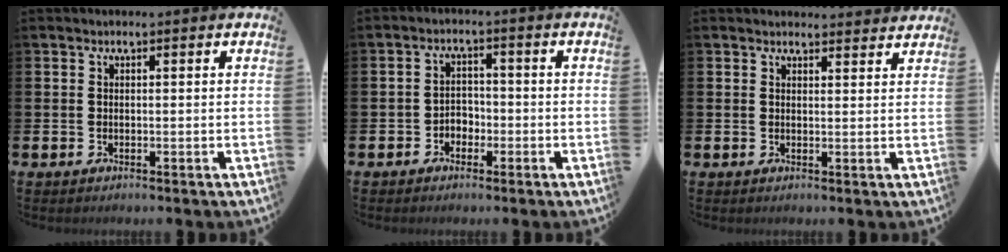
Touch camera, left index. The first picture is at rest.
{"total": 2.5, "force": [-1.7, 1.8, 0.5], "torque": [-0.018, 0.009, -0.038]}
{"total": 2.2, "force": [2.2, 0.4, -0.1], "torque": [0.012, -0.016, 0.037]}